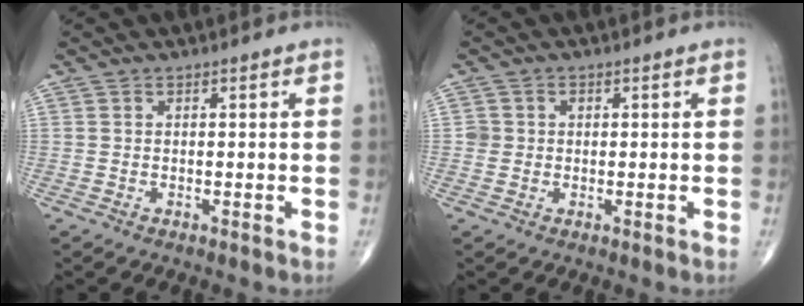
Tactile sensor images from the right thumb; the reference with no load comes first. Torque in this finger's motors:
{"motor_torque": [-0.14, 0.01, -0.02, 0.05, -0.02]}